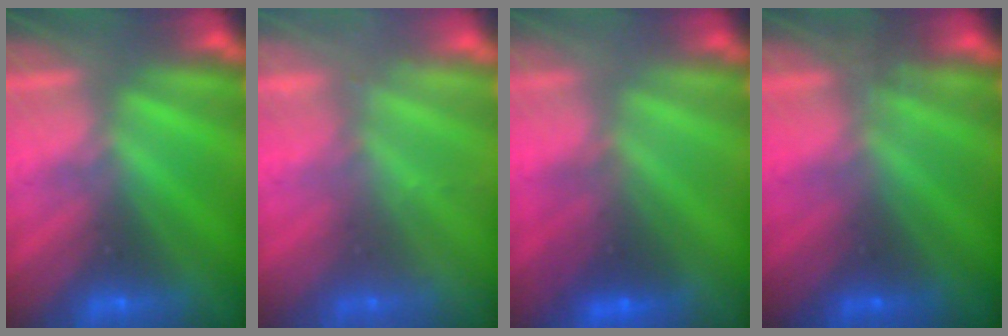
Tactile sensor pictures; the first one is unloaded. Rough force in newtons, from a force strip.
{"total": 2.3}
{"total": 2.1}
{"total": 1.2}